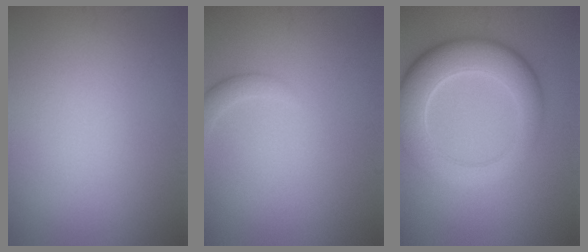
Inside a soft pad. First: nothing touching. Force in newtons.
{"total": 1.4, "press": 1.4, "slide": 0.1}
{"total": 7.7, "press": 7.7, "slide": 0.5}